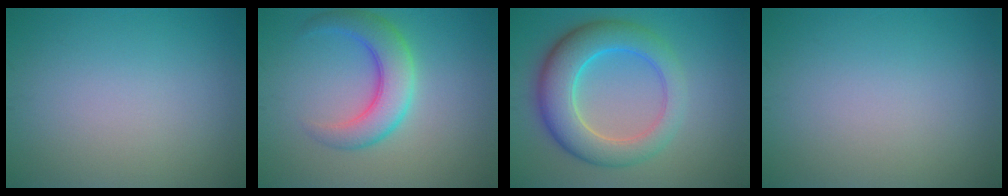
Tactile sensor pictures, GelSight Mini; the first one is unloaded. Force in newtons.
{"total": 5.2, "press": 5.2, "slide": 0.1}
{"total": 7.6, "press": 7.6, "slide": 0.2}
{"total": 0.0}